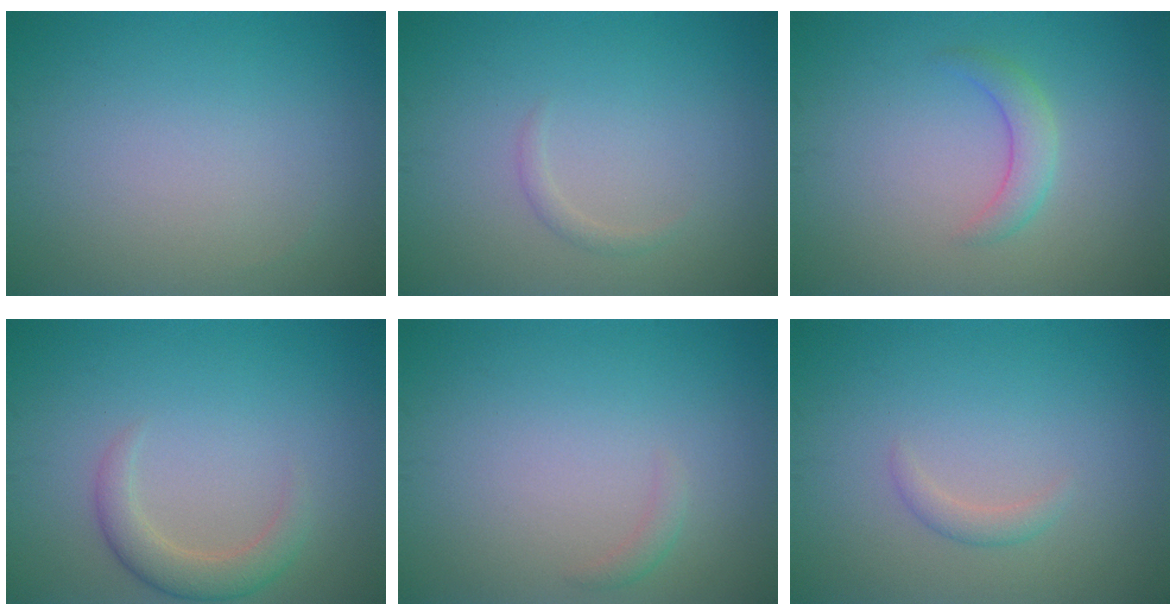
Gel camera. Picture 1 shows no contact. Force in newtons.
{"total": 0.8, "press": 0.8, "slide": 0.0}
{"total": 2.0, "press": 2.0, "slide": 0.0}
{"total": 2.7, "press": 2.7, "slide": 0.2}
{"total": 0.8, "press": 0.8, "slide": 0.0}
{"total": 1.1, "press": 1.1, "slide": 0.1}